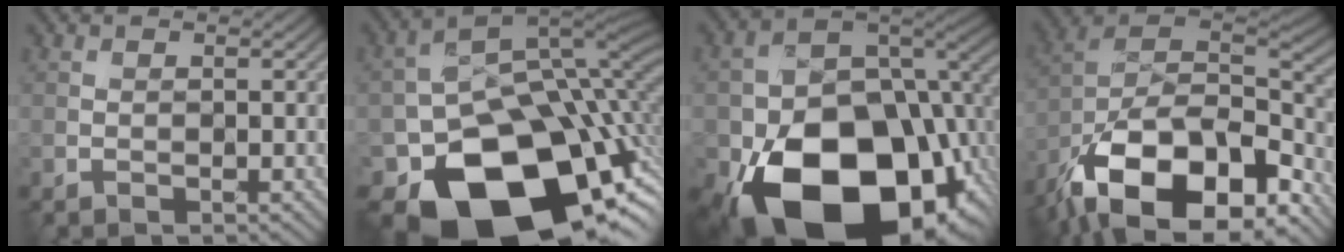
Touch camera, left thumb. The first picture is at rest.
{"total": 18.1, "force": [-7.0, 12.0, 11.6], "torque": [-0.177, -0.044, -0.102]}
{"total": 20.9, "force": [-8.0, 13.9, 13.4], "torque": [-0.252, -0.060, -0.106]}
{"total": 18.3, "force": [-11.5, 9.0, 11.1], "torque": [-0.235, -0.030, -0.193]}